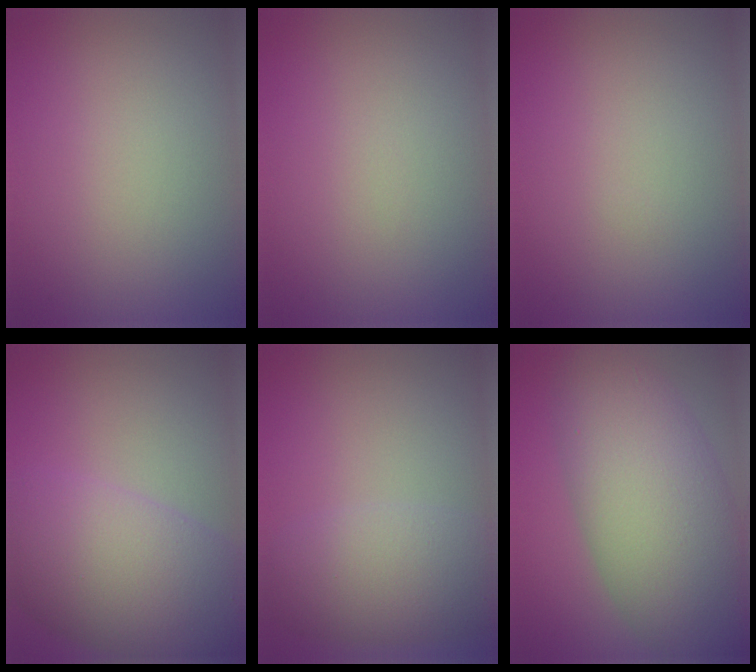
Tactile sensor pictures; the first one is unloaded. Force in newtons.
{"total": 0.0}
{"total": 0.0}
{"total": 9.9, "press": 9.9, "slide": 0.3}
{"total": 4.4, "press": 4.4, "slide": 0.3}
{"total": 10.7, "press": 10.7, "slide": 0.3}